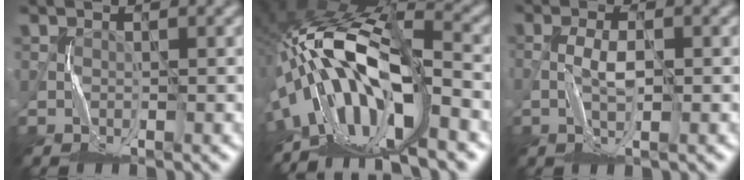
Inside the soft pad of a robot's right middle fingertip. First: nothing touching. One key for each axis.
{"total": 13.8, "fx": -5.3, "fy": 5.3, "fz": 11.6, "tx": -0.208, "ty": 0.008, "tz": -0.101}
{"total": 2.5, "fx": -0.4, "fy": 0.7, "fz": 2.4, "tx": -0.055, "ty": 0.003, "tz": -0.011}